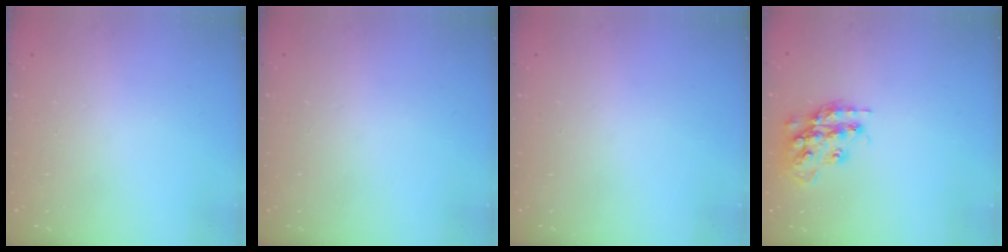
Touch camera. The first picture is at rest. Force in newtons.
{"total": 0.0}
{"total": 0.0}
{"total": 17.3, "press": 17.3, "slide": 1.4}